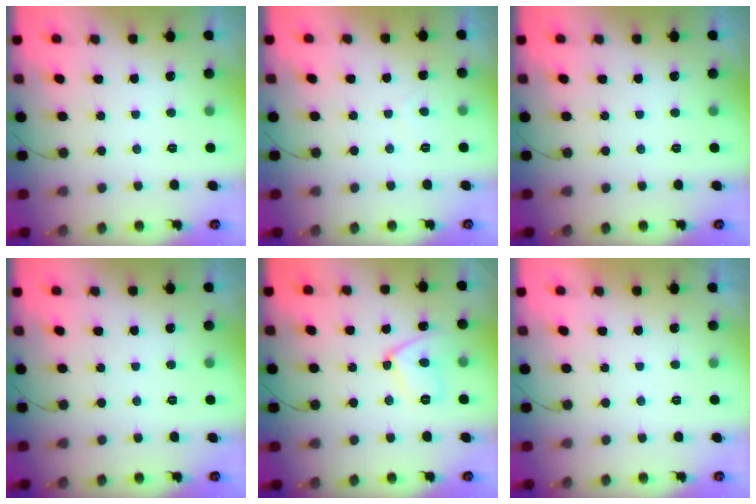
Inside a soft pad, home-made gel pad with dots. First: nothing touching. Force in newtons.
{"total": 0.0}
{"total": 0.0}
{"total": 0.0}
{"total": 10.2, "press": 10.0, "slide": 2.0}
{"total": 2.2, "press": 2.2, "slide": 0.3}